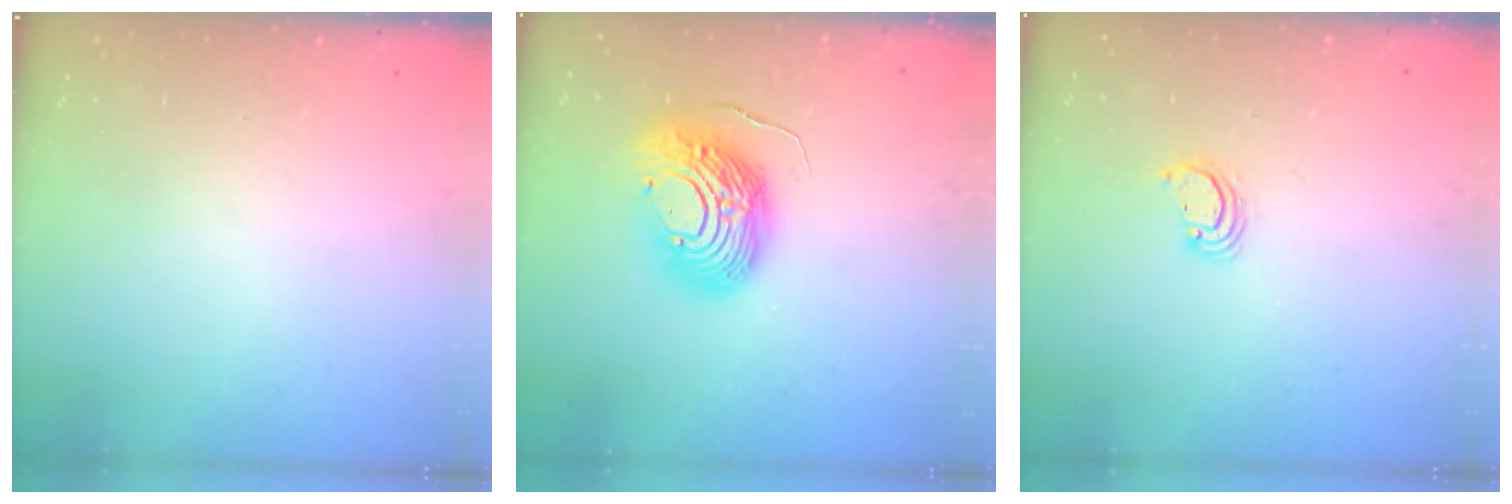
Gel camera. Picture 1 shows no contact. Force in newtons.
{"total": 17.7, "press": 17.6, "slide": 1.6}
{"total": 2.7, "press": 2.7, "slide": 0.1}